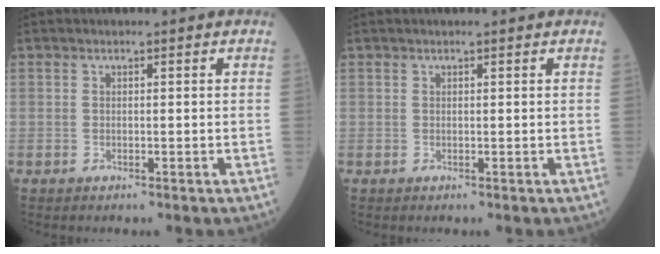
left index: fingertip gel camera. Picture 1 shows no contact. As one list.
[{"total": 0.8, "force": [0.7, -0.1, 0.4], "torque": [-0.005, 0.009, 0.012]}]